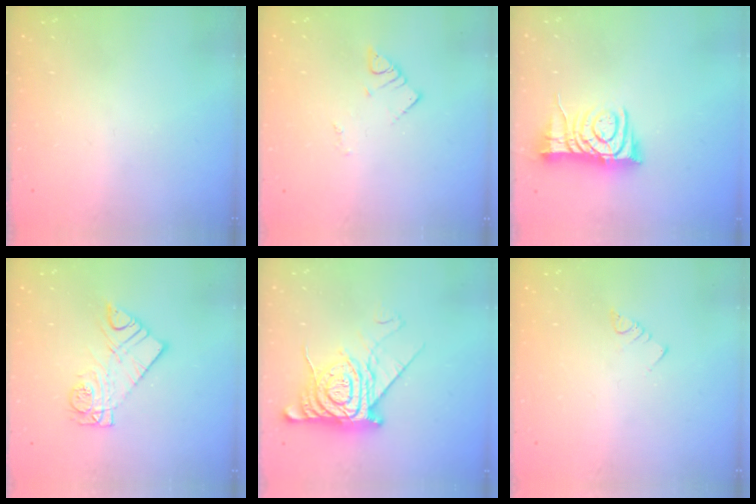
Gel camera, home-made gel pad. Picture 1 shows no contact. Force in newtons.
{"total": 2.7, "press": 2.7, "slide": 0.4}
{"total": 9.1, "press": 9.1, "slide": 1.2}
{"total": 10.5, "press": 10.4, "slide": 0.9}
{"total": 15.0, "press": 15.0, "slide": 1.3}
{"total": 3.0, "press": 3.0, "slide": 0.2}